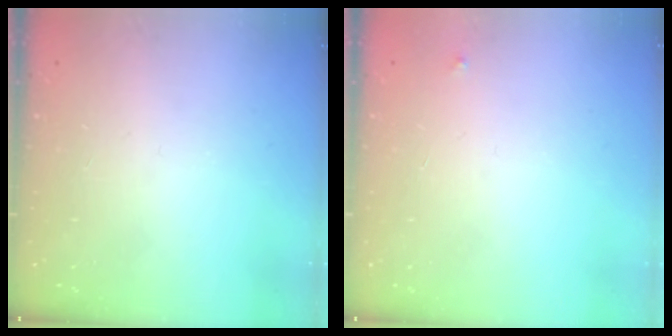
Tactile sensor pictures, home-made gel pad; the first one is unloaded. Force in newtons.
{"total": 2.5, "press": 2.4, "slide": 0.4}